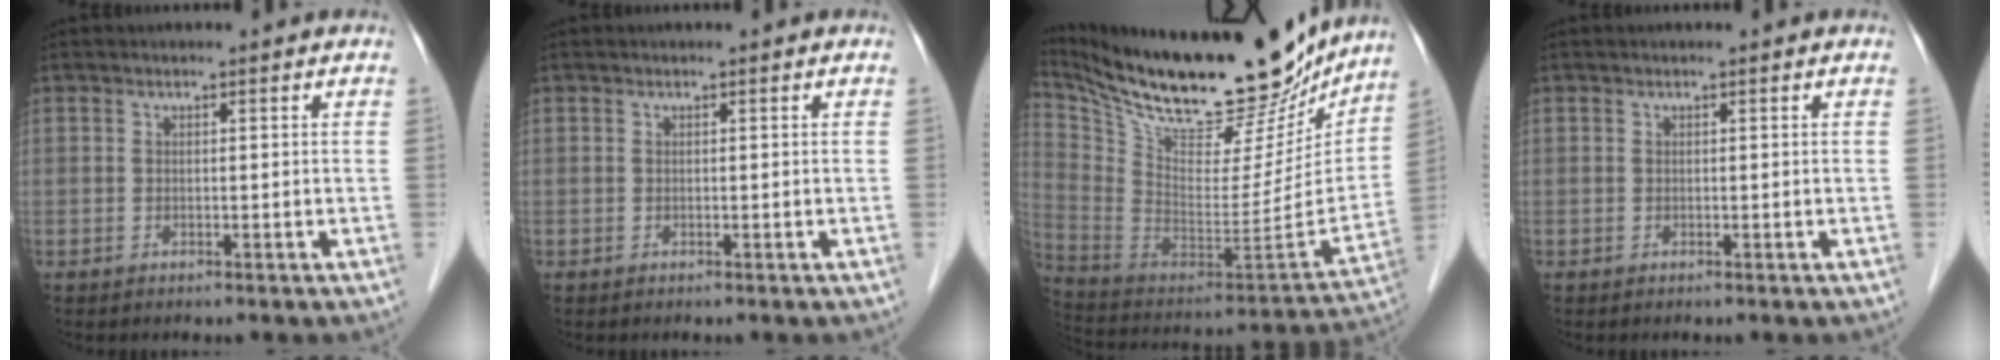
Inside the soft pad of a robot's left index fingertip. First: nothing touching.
{"total": 0.0}
{"total": 31.2, "force": [26.2, 8.5, 14.7], "torque": [-0.267, -0.036, 0.396]}
{"total": 0.0}